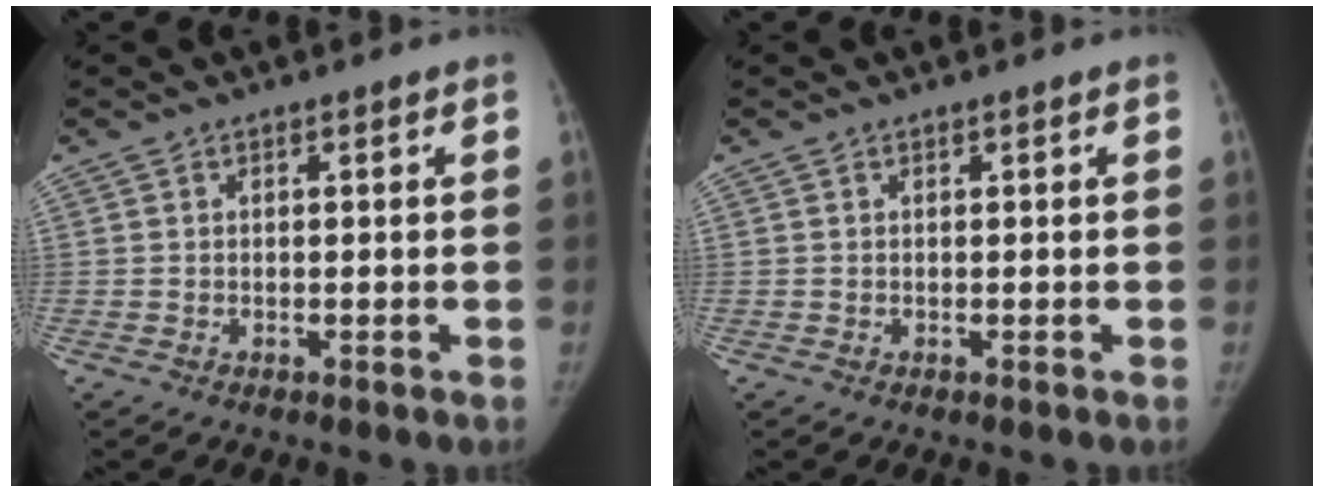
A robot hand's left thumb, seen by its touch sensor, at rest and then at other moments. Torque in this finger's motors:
{"motor_torque": [0.10, -0.01, 0.18, -0.18, 0.02]}